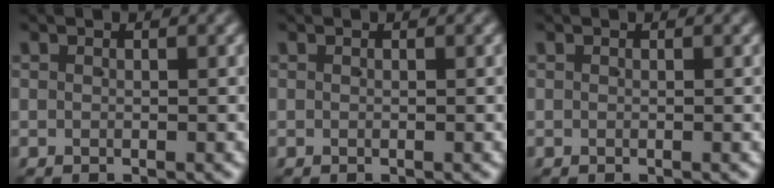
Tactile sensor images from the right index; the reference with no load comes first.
{"total": 0.0}
{"total": 0.0}